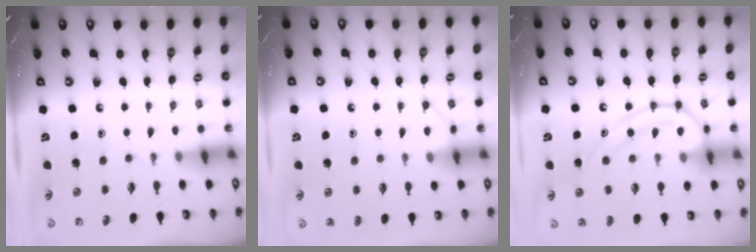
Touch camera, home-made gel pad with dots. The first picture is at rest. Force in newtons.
{"total": 6.5, "press": 6.4, "slide": 0.6}
{"total": 16.1, "press": 16.0, "slide": 1.4}